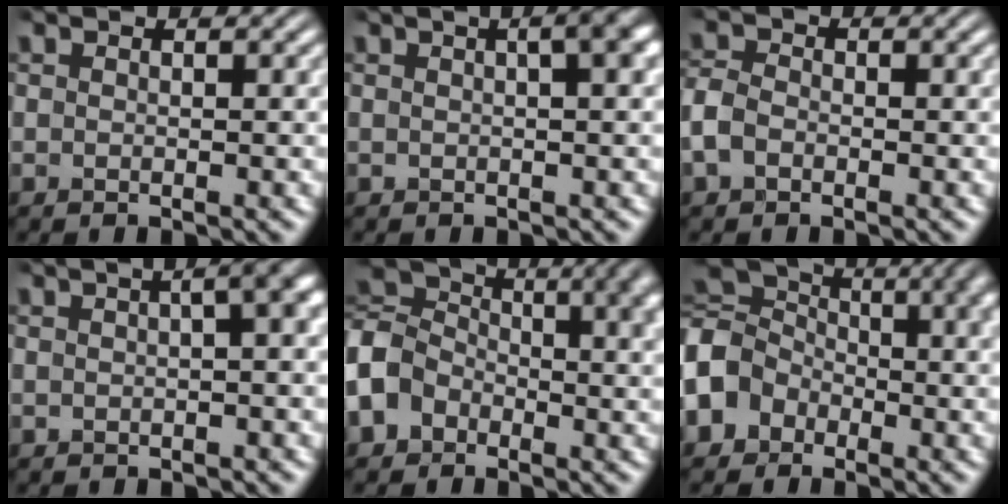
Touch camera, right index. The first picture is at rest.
{"total": 5.8, "force": [1.9, 2.2, 5.1], "torque": [-0.035, 0.043, 0.009]}
{"total": 1.9, "force": [-0.6, 1.4, 1.1], "torque": [-0.030, -0.004, -0.009]}
{"total": 7.5, "force": [2.3, 3.2, 6.4], "torque": [-0.043, 0.052, 0.011]}
{"total": 8.1, "force": [-0.2, 6.8, 4.3], "torque": [-0.099, -0.010, -0.009]}
{"total": 9.1, "force": [0.3, 7.6, 4.8], "torque": [-0.115, -0.011, 0.000]}